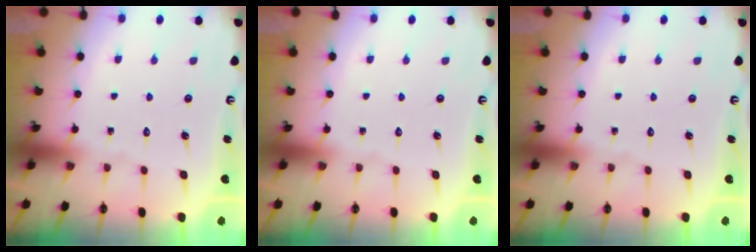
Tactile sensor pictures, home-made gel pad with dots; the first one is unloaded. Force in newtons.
{"total": 0.0}
{"total": 0.0}